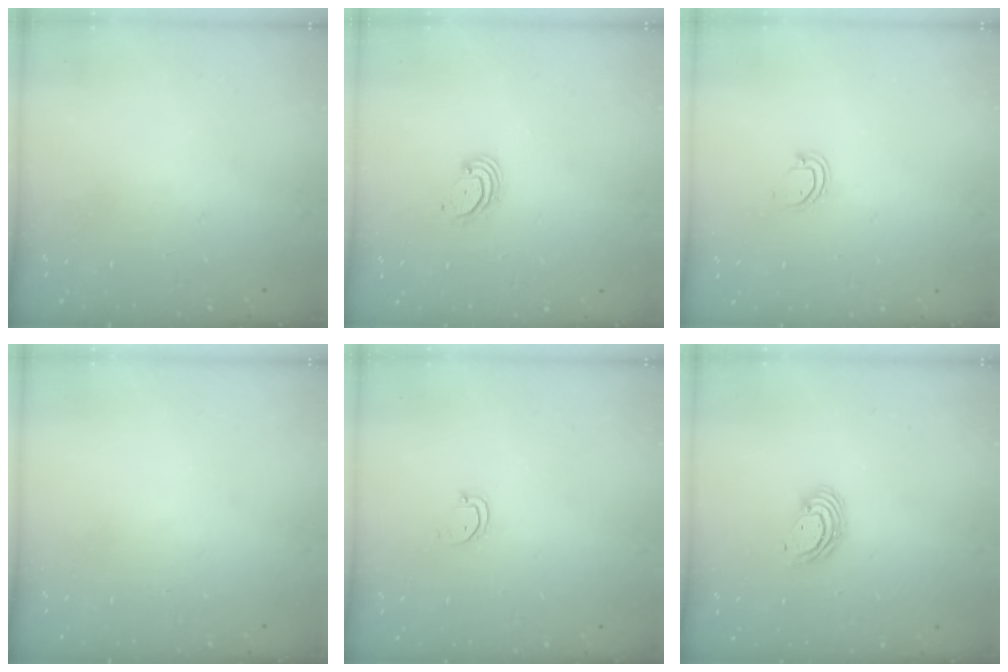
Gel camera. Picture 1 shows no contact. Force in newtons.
{"total": 3.0, "press": 3.0, "slide": 0.3}
{"total": 3.6, "press": 3.5, "slide": 0.4}
{"total": 0.0}
{"total": 2.5, "press": 2.5, "slide": 0.3}
{"total": 5.3, "press": 5.3, "slide": 0.2}